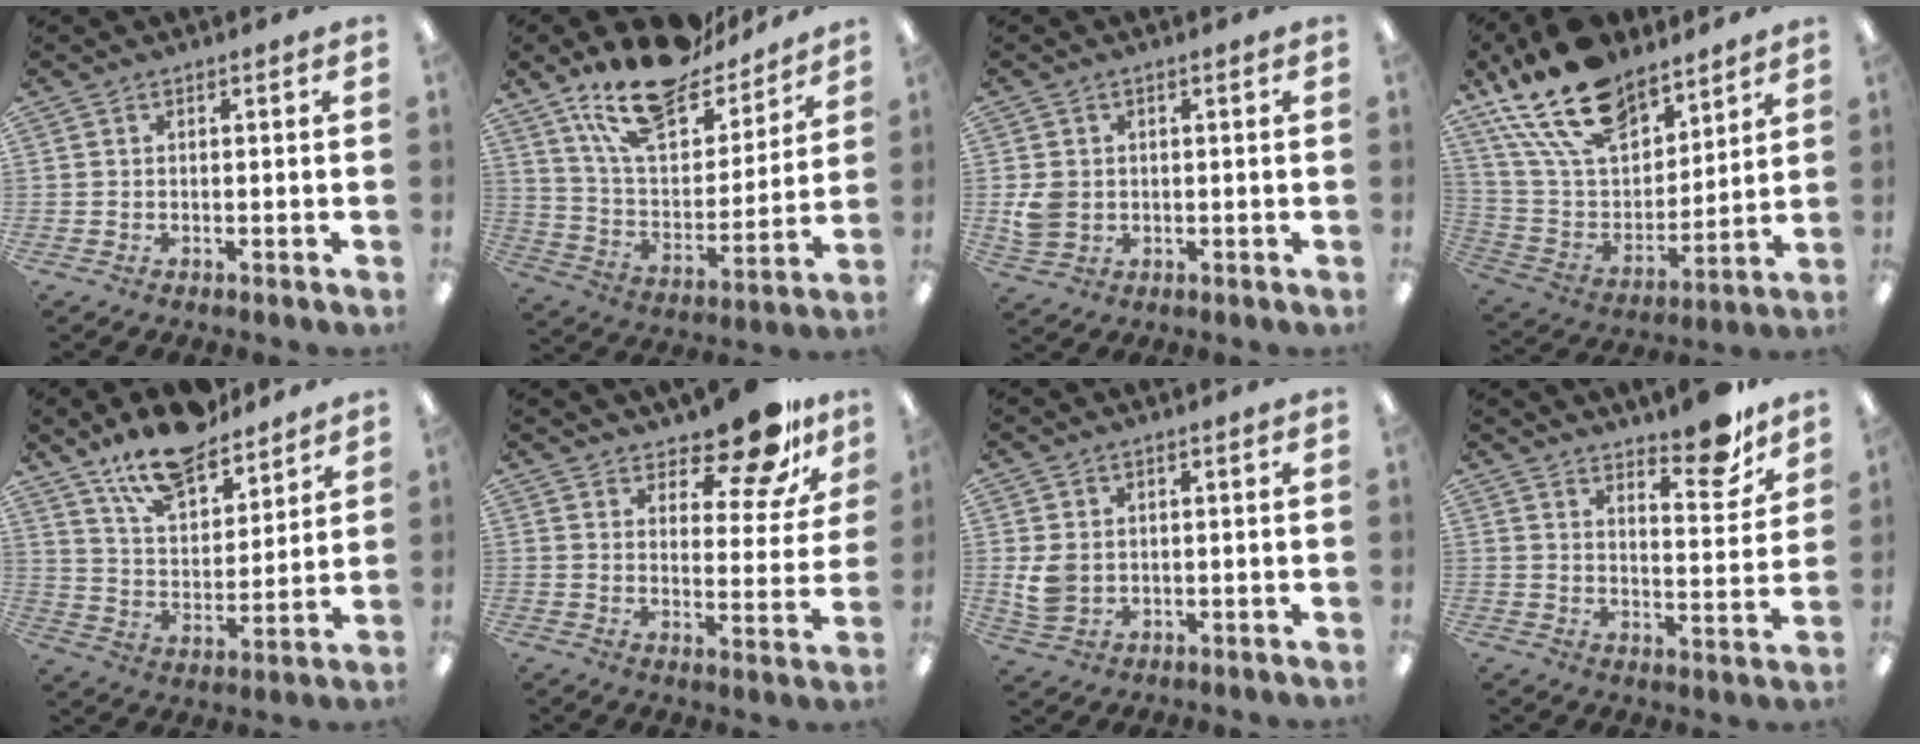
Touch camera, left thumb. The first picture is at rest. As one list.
[{"total": 20.7, "force": [16.8, 7.7, 9.3], "torque": [-0.168, -0.109, 0.293]}, {"total": 4.5, "force": [0.3, 3.9, 2.1], "torque": [-0.024, 0.002, 0.007]}, {"total": 21.7, "force": [15.0, 11.5, 10.7], "torque": [-0.223, -0.076, 0.274]}, {"total": 14.8, "force": [12.3, 5.6, 6.2], "torque": [-0.112, -0.070, 0.222]}, {"total": 13.6, "force": [11.2, 4.7, 6.1], "torque": [-0.080, -0.083, 0.195]}, {"total": 4.8, "force": [0.8, 3.7, 3.0], "torque": [-0.053, 0.001, 0.018]}, {"total": 10.4, "force": [8.8, 2.6, 4.9], "torque": [-0.040, -0.073, 0.146]}]